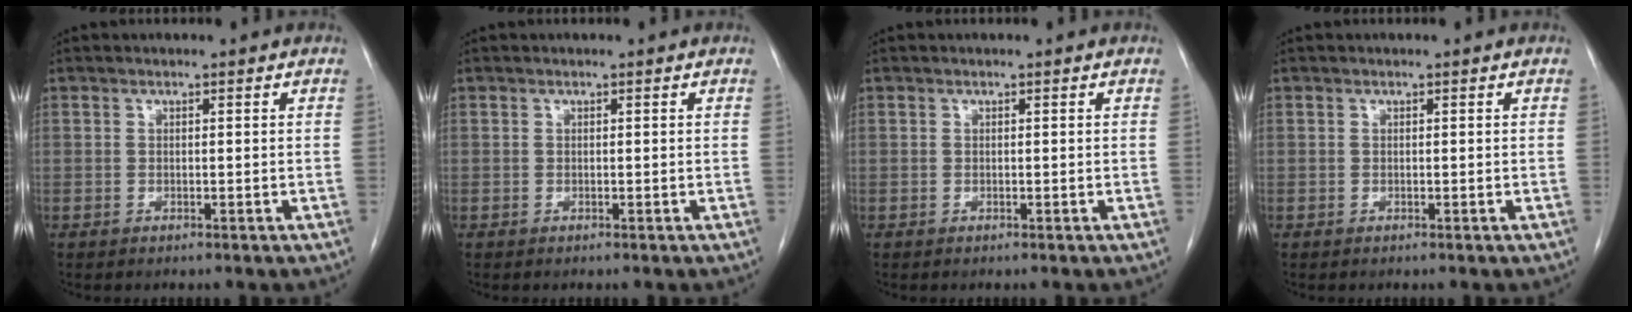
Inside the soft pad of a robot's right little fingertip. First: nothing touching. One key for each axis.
{"total": 0.0}
{"total": 0.0}
{"total": 0.0}